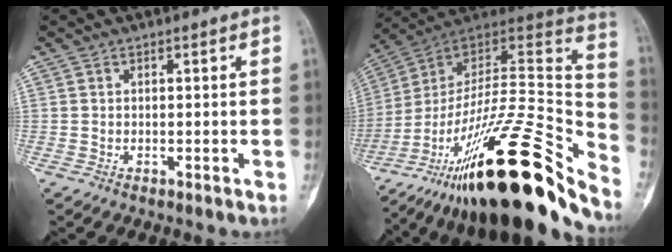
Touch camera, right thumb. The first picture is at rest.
{"total": 36.3, "force": [-24.2, 8.7, 25.7], "torque": [-0.344, 0.060, -0.384]}